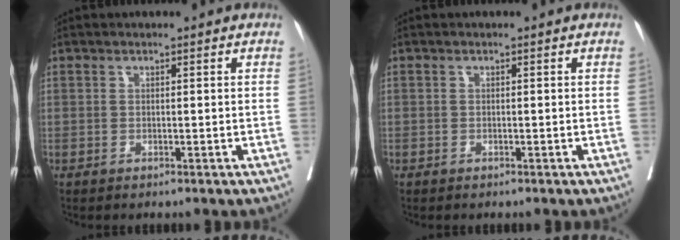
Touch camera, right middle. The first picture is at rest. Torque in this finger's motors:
{"motor_torque": [1.07, -1.07, 0.02, -0.21]}